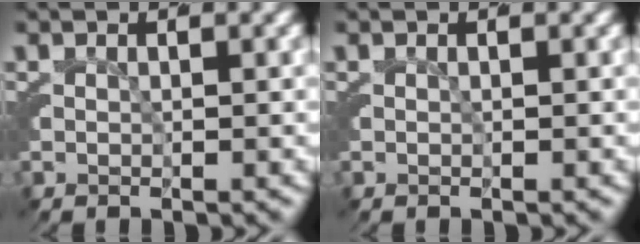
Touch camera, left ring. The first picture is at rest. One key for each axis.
{"total": 0.0}